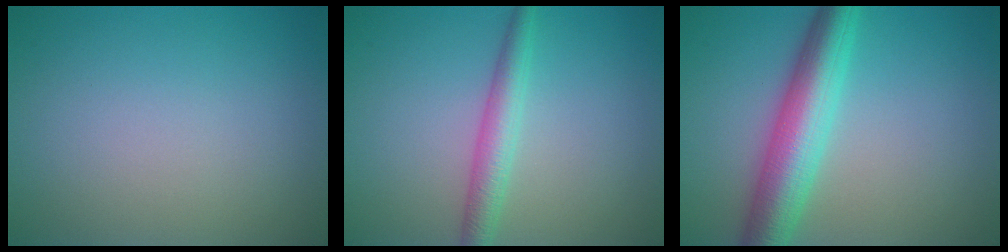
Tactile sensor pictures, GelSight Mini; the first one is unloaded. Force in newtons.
{"total": 2.9, "press": 2.9, "slide": 0.0}
{"total": 6.7, "press": 6.7, "slide": 0.3}